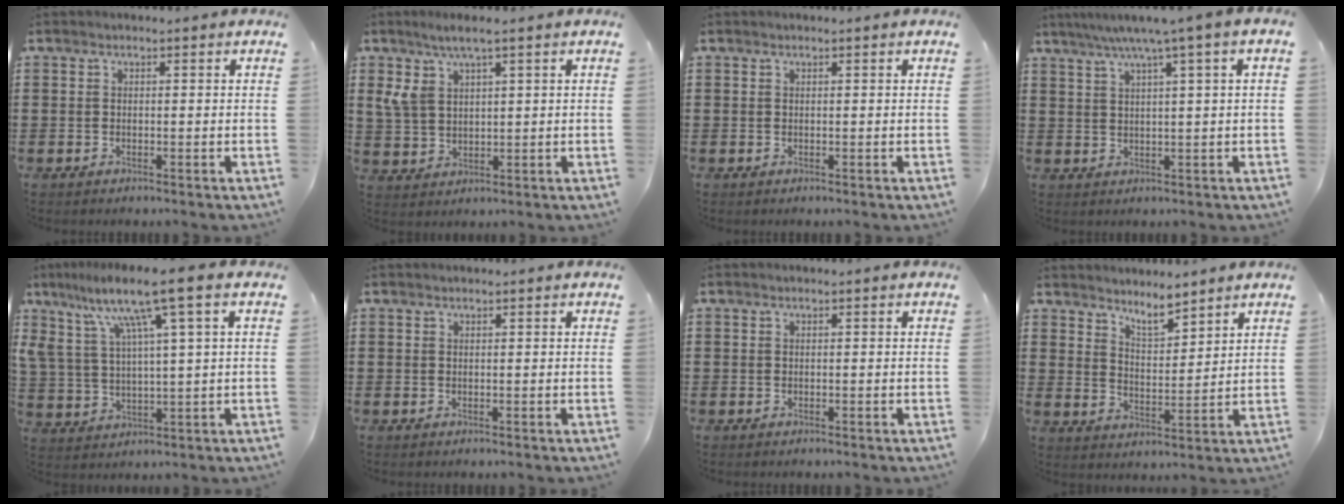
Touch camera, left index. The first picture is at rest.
{"total": 5.4, "force": [2.7, 2.2, 4.1], "torque": [-0.087, 0.007, 0.047]}
{"total": 0.0}
{"total": 4.5, "force": [2.3, -0.6, 3.8], "torque": [-0.081, -0.005, 0.033]}
{"total": 11.2, "force": [6.4, 1.3, 9.2], "torque": [-0.201, -0.017, 0.103]}
{"total": 0.0}
{"total": 0.0}
{"total": 4.7, "force": [4.6, 0.5, 1.1], "torque": [-0.028, -0.020, 0.082]}